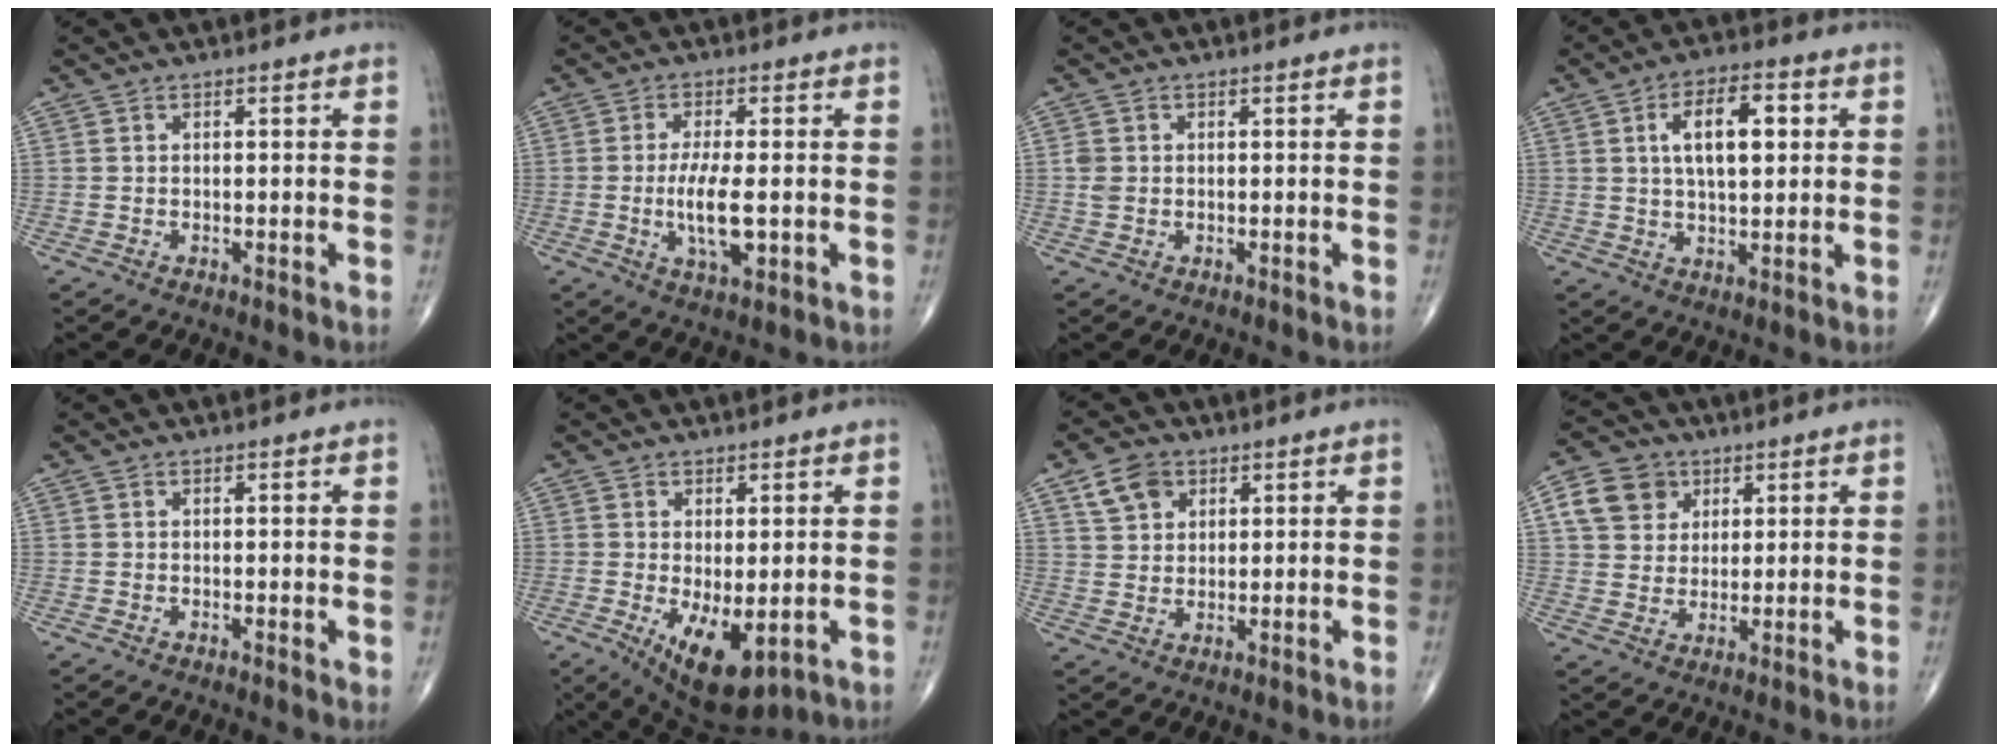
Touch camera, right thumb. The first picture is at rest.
{"total": 7.8, "force": [-0.9, 2.4, 7.3], "torque": [-0.143, -0.014, -0.016]}
{"total": 1.9, "force": [0.1, 1.6, 1.0], "torque": [-0.021, 0.002, 0.003]}
{"total": 10.2, "force": [2.4, 4.7, 8.7], "torque": [-0.130, 0.000, 0.037]}
{"total": 0.9, "force": [0.4, 0.3, 0.7], "torque": [-0.014, -0.004, 0.005]}
{"total": 10.0, "force": [-2.3, 4.5, 8.6], "torque": [-0.125, -0.019, -0.018]}
{"total": 6.2, "force": [3.1, 4.5, 2.9], "torque": [-0.033, -0.010, 0.059]}
{"total": 8.7, "force": [3.4, 7.3, 3.3], "torque": [-0.035, -0.004, 0.060]}